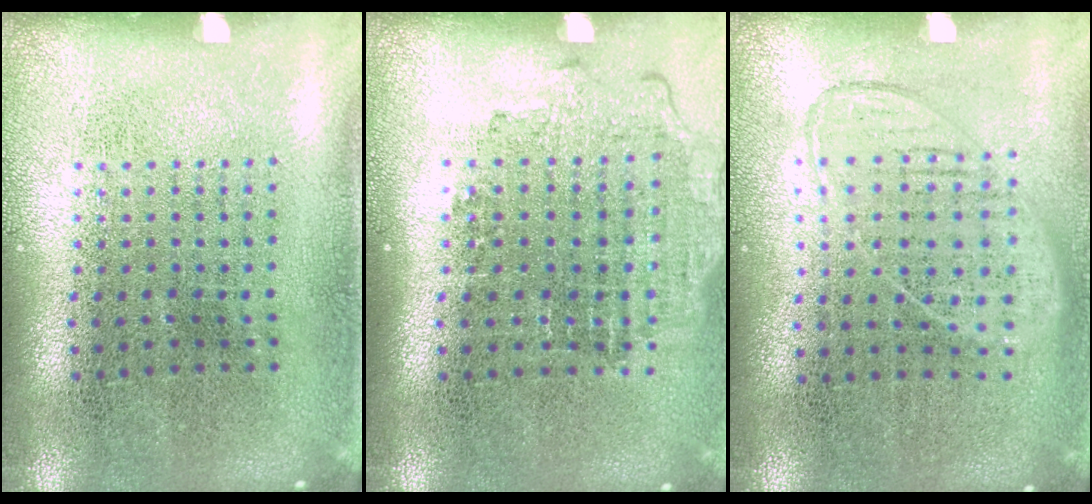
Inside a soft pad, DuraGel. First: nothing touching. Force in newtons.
{"total": 1.2, "press": 1.1, "slide": 0.5}
{"total": 0.9, "press": 0.8, "slide": 0.4}